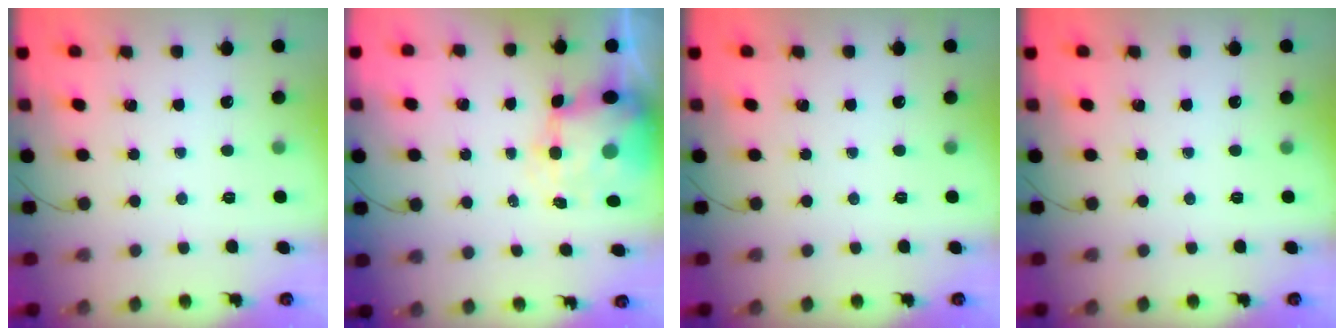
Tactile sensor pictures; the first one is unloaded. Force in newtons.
{"total": 8.1, "press": 7.9, "slide": 1.9}
{"total": 0.0}
{"total": 0.0}